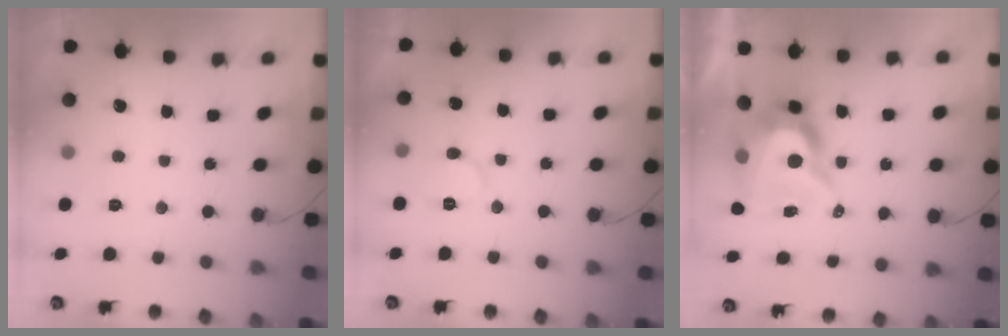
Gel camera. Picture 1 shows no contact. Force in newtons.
{"total": 6.8, "press": 6.8, "slide": 0.7}
{"total": 11.4, "press": 11.3, "slide": 0.8}